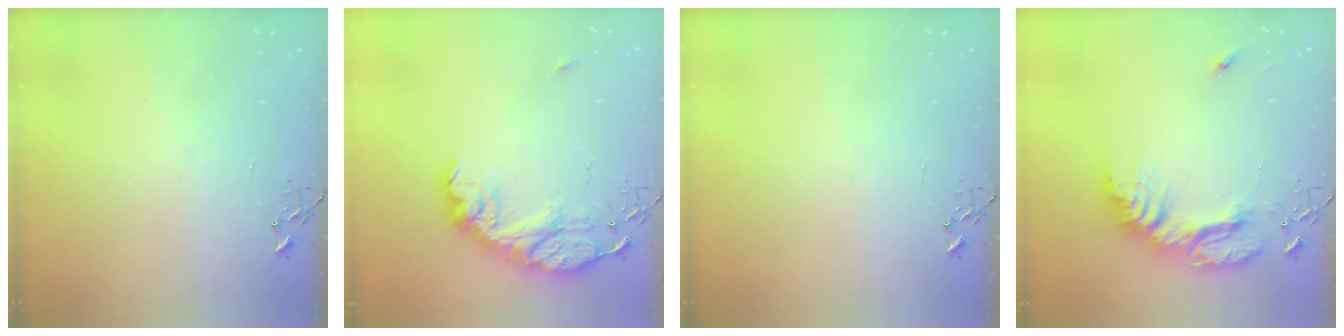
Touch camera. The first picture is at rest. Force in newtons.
{"total": 17.8, "press": 17.8, "slide": 1.3}
{"total": 0.0}
{"total": 21.7, "press": 21.6, "slide": 1.9}